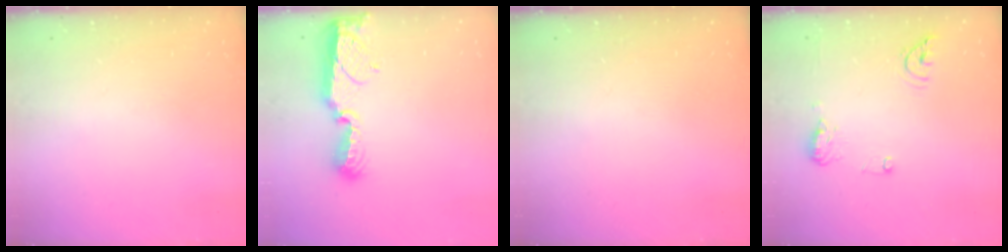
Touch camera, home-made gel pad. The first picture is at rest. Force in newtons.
{"total": 10.8, "press": 10.5, "slide": 2.5}
{"total": 0.0}
{"total": 12.8, "press": 10.6, "slide": 7.2}